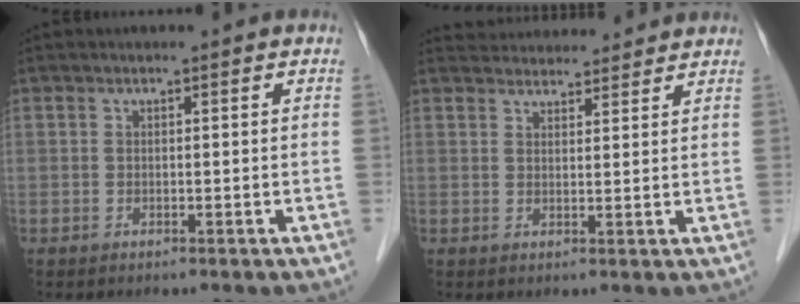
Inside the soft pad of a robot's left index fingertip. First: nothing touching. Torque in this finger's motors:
{"motor_torque": [-0.62, -0.64, 0.04, -0.01]}